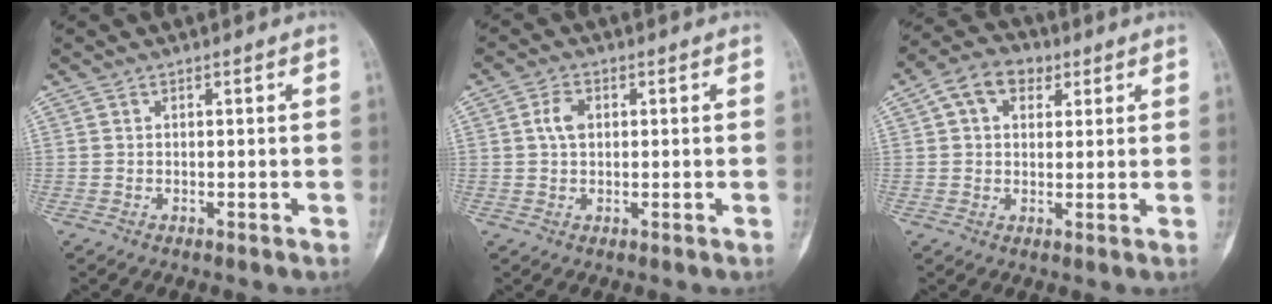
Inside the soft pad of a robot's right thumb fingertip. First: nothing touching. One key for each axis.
{"total": 3.4, "fx": 0.6, "fy": 2.2, "fz": 2.5, "tx": -0.047, "ty": 0.005, "tz": 0.009}
{"total": 8.0, "fx": 3.0, "fy": 5.6, "fz": 4.8, "tx": -0.061, "ty": 0.010, "tz": 0.042}